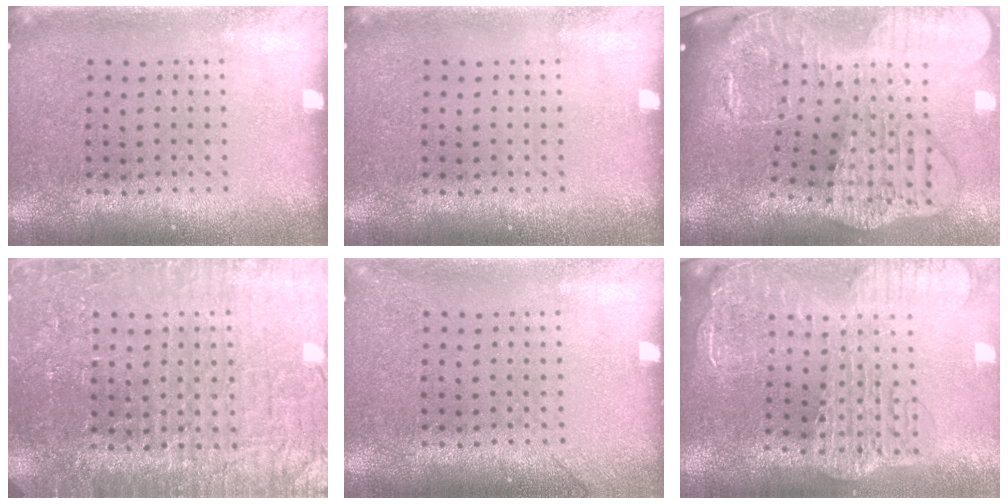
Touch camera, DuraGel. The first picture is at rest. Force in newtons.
{"total": 0.0}
{"total": 4.1, "press": 3.1, "slide": 2.6}
{"total": 4.3, "press": 4.1, "slide": 1.3}
{"total": 0.8, "press": 0.8, "slide": 0.1}
{"total": 3.0, "press": 2.5, "slide": 1.7}